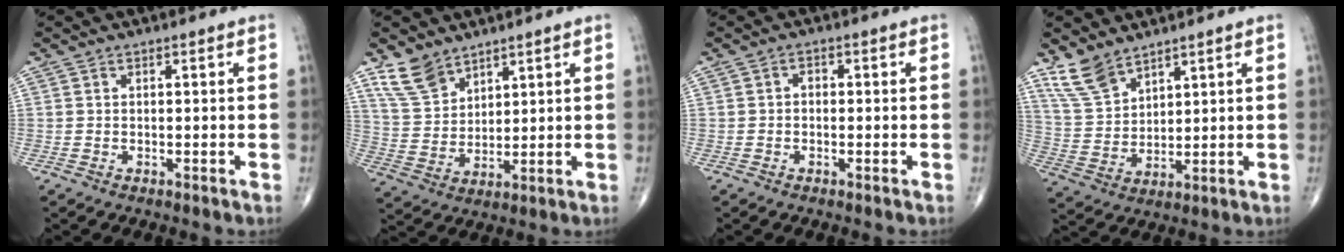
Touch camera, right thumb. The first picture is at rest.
{"total": 8.0, "force": [5.9, 4.5, 3.0], "torque": [-0.045, -0.027, 0.128]}
{"total": 1.3, "force": [-0.2, 1.0, 0.9], "torque": [-0.004, 0.006, -0.008]}
{"total": 8.0, "force": [6.3, 3.7, 3.4], "torque": [-0.060, -0.028, 0.139]}